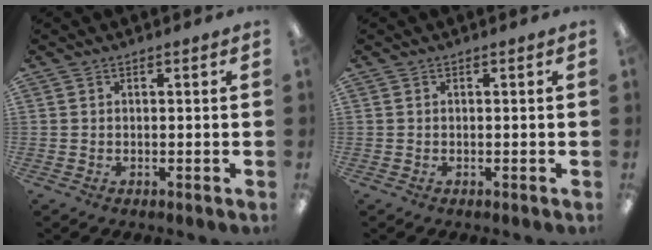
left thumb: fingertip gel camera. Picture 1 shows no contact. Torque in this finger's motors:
{"motor_torque": [0.00, 0.00, -0.02, 0.02, 0.00]}